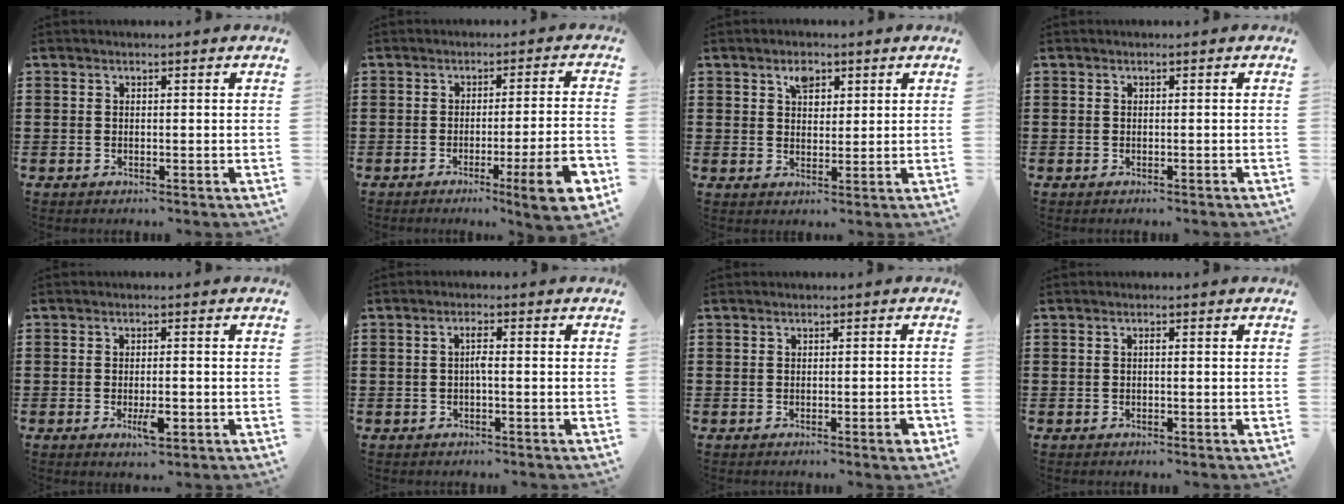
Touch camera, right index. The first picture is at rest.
{"total": 8.6, "force": [-3.8, 0.4, 7.7], "torque": [-0.124, -0.010, -0.065]}
{"total": 3.0, "force": [1.8, 1.8, 1.6], "torque": [-0.030, 0.001, 0.032]}
{"total": 0.0}
{"total": 3.6, "force": [-1.1, 1.2, 3.3], "torque": [-0.060, -0.001, -0.020]}
{"total": 2.0, "force": [-0.3, 0.2, 2.0], "torque": [-0.039, 0.002, -0.008]}
{"total": 2.1, "force": [-0.9, 0.2, 1.9], "torque": [-0.030, -0.004, -0.013]}
{"total": 0.5, "force": [-0.1, 0.1, 0.5], "torque": [-0.010, -0.003, -0.001]}